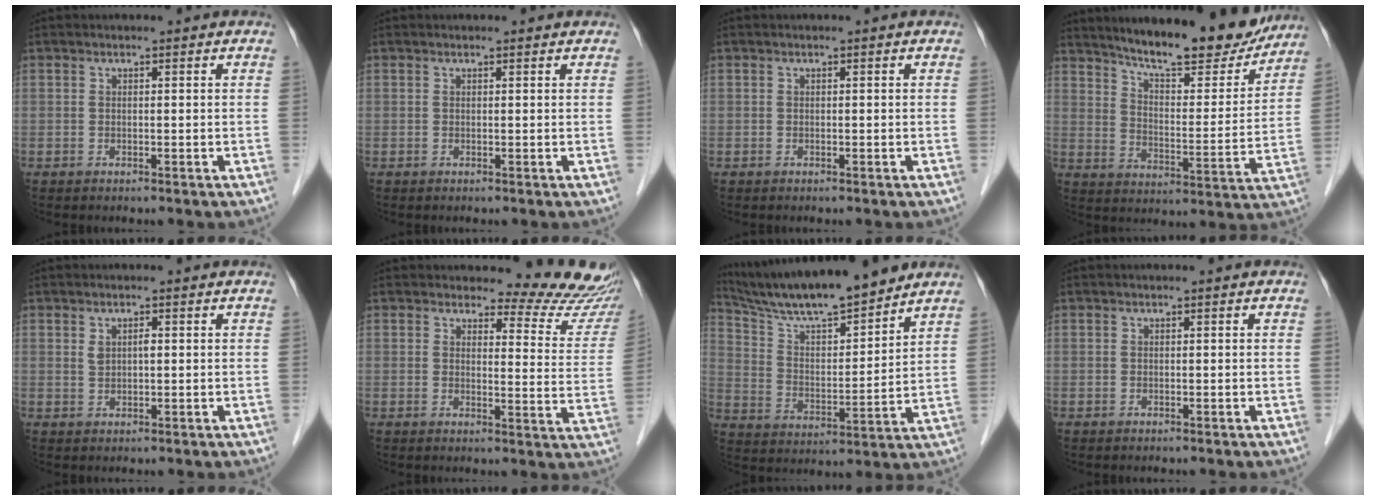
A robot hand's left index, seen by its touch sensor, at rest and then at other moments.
{"total": 0.7, "force": [0.7, 0.1, 0.0], "torque": [-0.007, 0.003, 0.009]}
{"total": 0.0}
{"total": 18.6, "force": [16.3, 3.3, 8.4], "torque": [-0.122, -0.022, 0.232]}
{"total": 1.7, "force": [0.6, 0.8, 1.4], "torque": [-0.027, 0.005, 0.013]}
{"total": 11.8, "force": [11.2, 3.2, 1.9], "torque": [0.005, -0.062, 0.096]}
{"total": 15.8, "force": [14.2, 1.0, 6.9], "torque": [-0.129, 0.004, 0.249]}
{"total": 0.0}